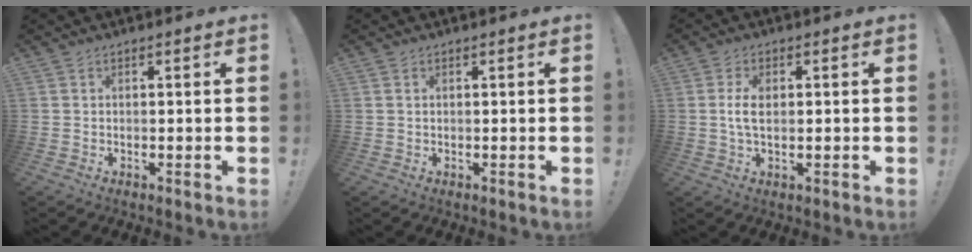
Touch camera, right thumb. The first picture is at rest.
{"total": 0.6, "force": [0.3, 0.3, 0.3], "torque": [-0.006, 0.000, 0.007]}
{"total": 4.7, "force": [-0.1, 2.3, 4.1], "torque": [-0.079, -0.001, -0.007]}